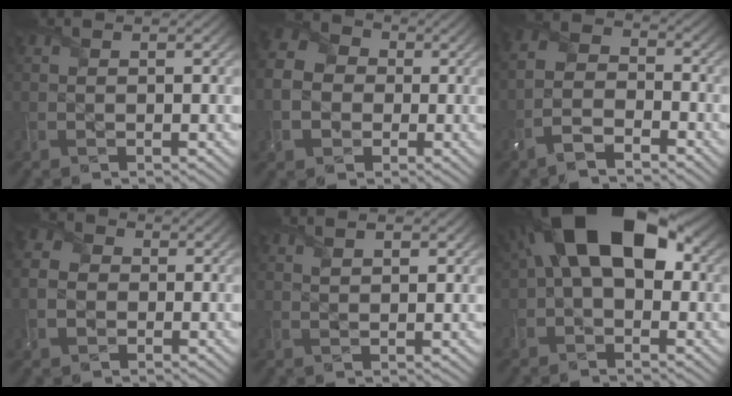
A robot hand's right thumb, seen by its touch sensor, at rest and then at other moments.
{"total": 8.4, "force": [-1.4, 7.2, 4.1], "torque": [-0.120, -0.014, -0.034]}
{"total": 6.4, "force": [-4.3, 3.0, 3.6], "torque": [-0.080, -0.005, -0.096]}
{"total": 5.0, "force": [-0.8, 4.3, 2.5], "torque": [-0.079, -0.004, -0.022]}
{"total": 2.9, "force": [1.8, 1.1, 2.0], "torque": [-0.033, -0.004, 0.038]}
{"total": 15.1, "force": [3.8, 8.7, 11.7], "torque": [-0.200, 0.033, 0.046]}